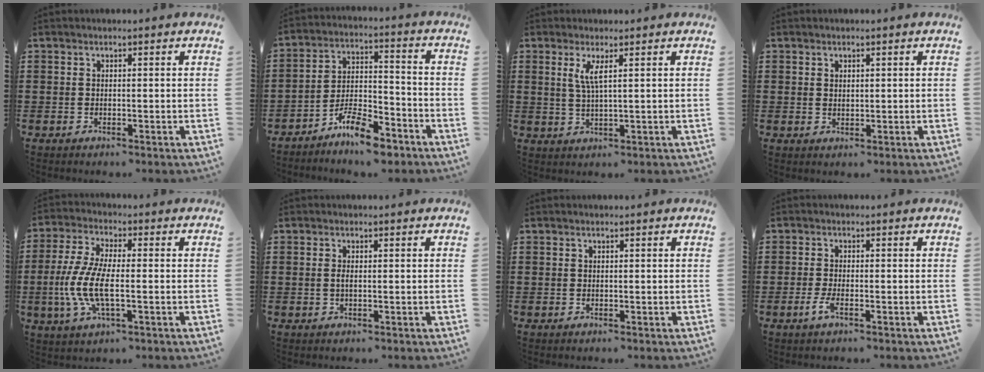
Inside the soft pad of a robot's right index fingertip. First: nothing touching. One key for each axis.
{"total": 8.2, "fx": -6.9, "fy": 2.1, "fz": 4.0, "tx": -0.074, "ty": 0.017, "tz": -0.130}
{"total": 3.3, "fx": 1.2, "fy": 0.2, "fz": 3.0, "tx": -0.065, "ty": -0.002, "tz": 0.019}
{"total": 0.9, "fx": 0.7, "fy": 0.5, "fz": 0.3, "tx": -0.007, "ty": 0.003, "tz": 0.013}
{"total": 8.6, "fx": -1.9, "fy": 3.1, "fz": 7.8, "tx": -0.180, "ty": -0.012, "tz": -0.041}
{"total": 1.0, "fx": -0.1, "fy": 0.2, "fz": 1.0, "tx": -0.027, "ty": -0.005, "tz": -0.004}
{"total": 0.0}
{"total": 2.3, "fx": -1.1, "fy": 0.6, "fz": 1.9, "tx": -0.055, "ty": -0.009, "tz": -0.027}